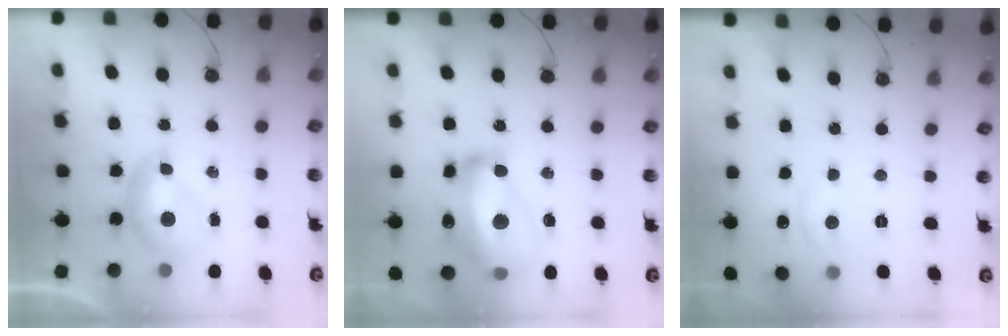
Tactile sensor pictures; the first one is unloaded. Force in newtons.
{"total": 14.6, "press": 14.4, "slide": 2.5}
{"total": 0.9, "press": 0.6, "slide": 0.7}